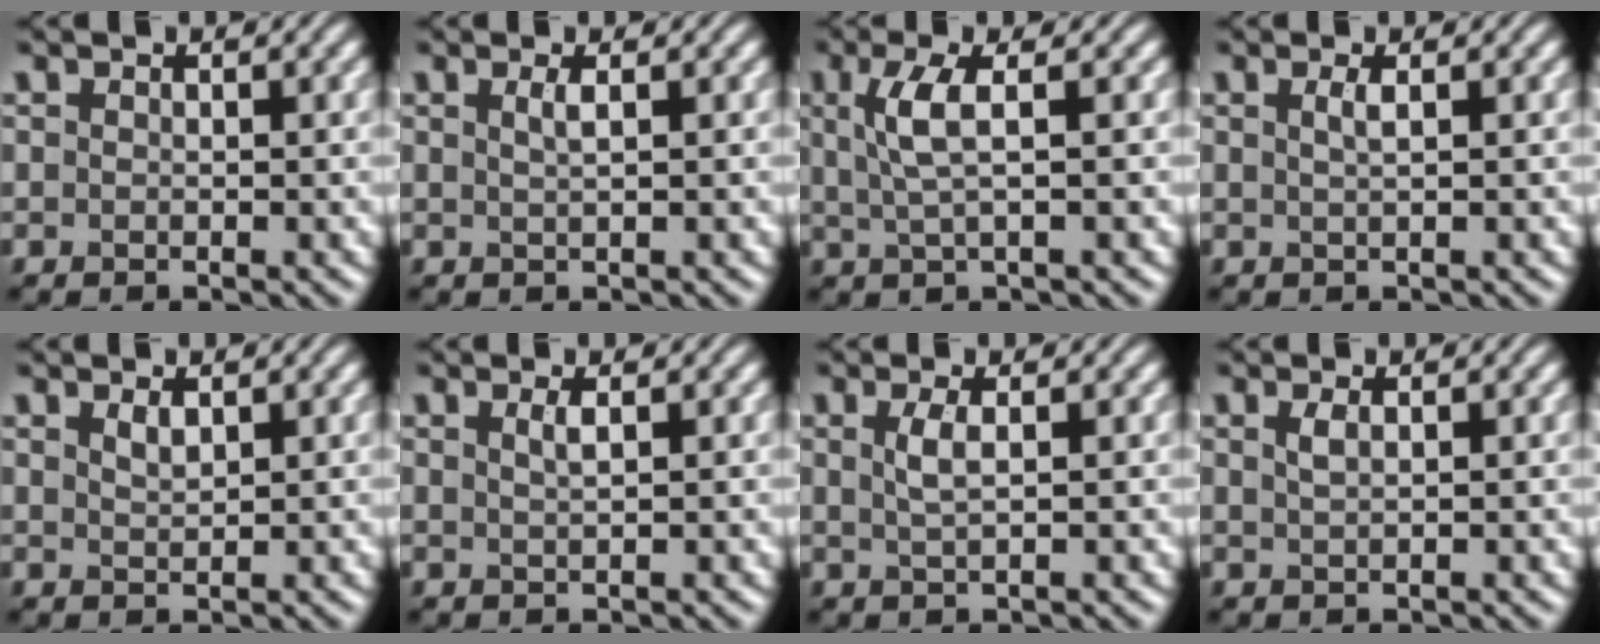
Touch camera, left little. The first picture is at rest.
{"total": 1.3, "force": [0.4, 0.4, 1.1], "torque": [-0.016, 0.003, 0.005]}
{"total": 3.3, "force": [0.8, 0.8, 3.1], "torque": [-0.070, 0.000, 0.016]}
{"total": 1.3, "force": [0.4, 0.4, 1.1], "torque": [-0.017, 0.003, 0.004]}
{"total": 1.1, "force": [0.8, 0.4, 0.7], "torque": [-0.017, 0.000, 0.016]}
{"total": 1.2, "force": [0.5, 0.4, 1.0], "torque": [-0.015, 0.003, 0.006]}
{"total": 1.8, "force": [0.4, 0.5, 1.6], "torque": [-0.034, 0.001, 0.009]}
{"total": 1.0, "force": [0.5, 0.3, 0.8], "torque": [-0.018, 0.003, 0.009]}